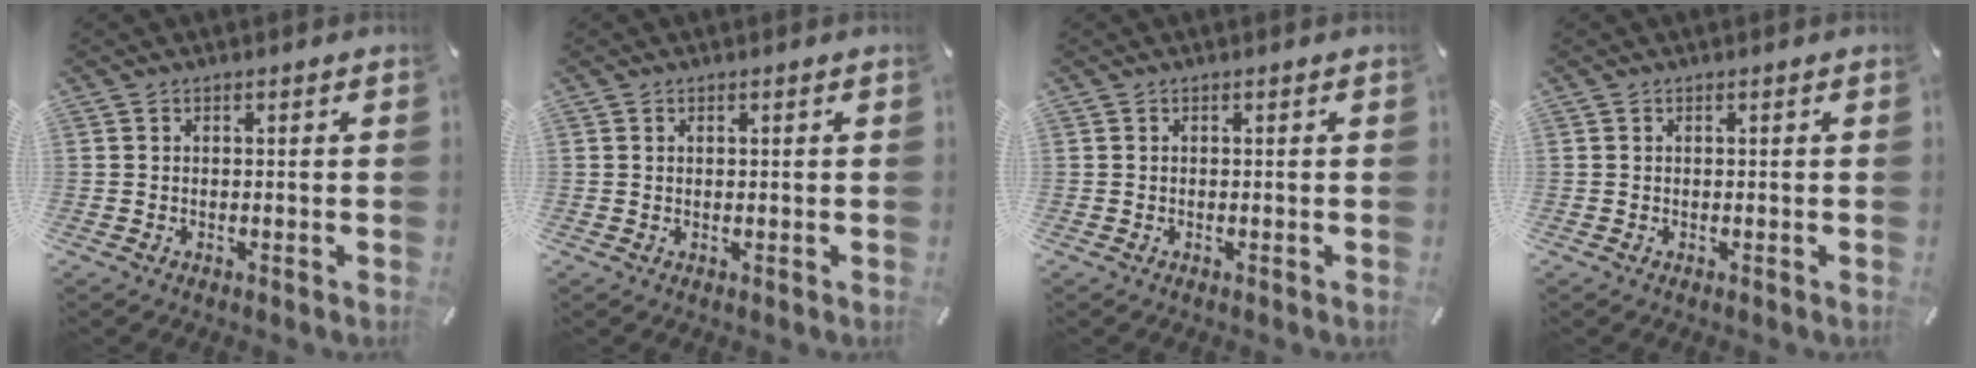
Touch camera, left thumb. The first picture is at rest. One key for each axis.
{"total": 0.0}
{"total": 0.0}
{"total": 0.0}